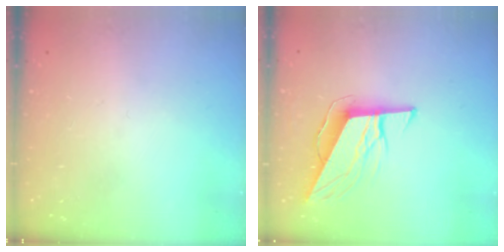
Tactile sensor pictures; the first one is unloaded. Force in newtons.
{"total": 9.8, "press": 9.6, "slide": 2.3}